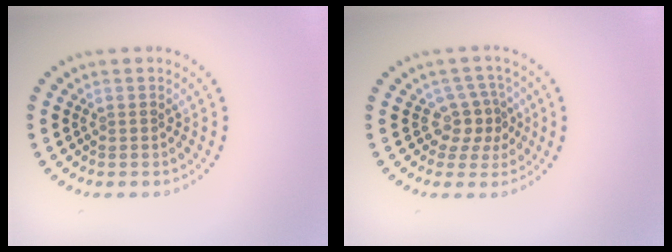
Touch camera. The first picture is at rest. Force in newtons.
{"total": 3.0, "press": 2.2, "slide": 2.0}